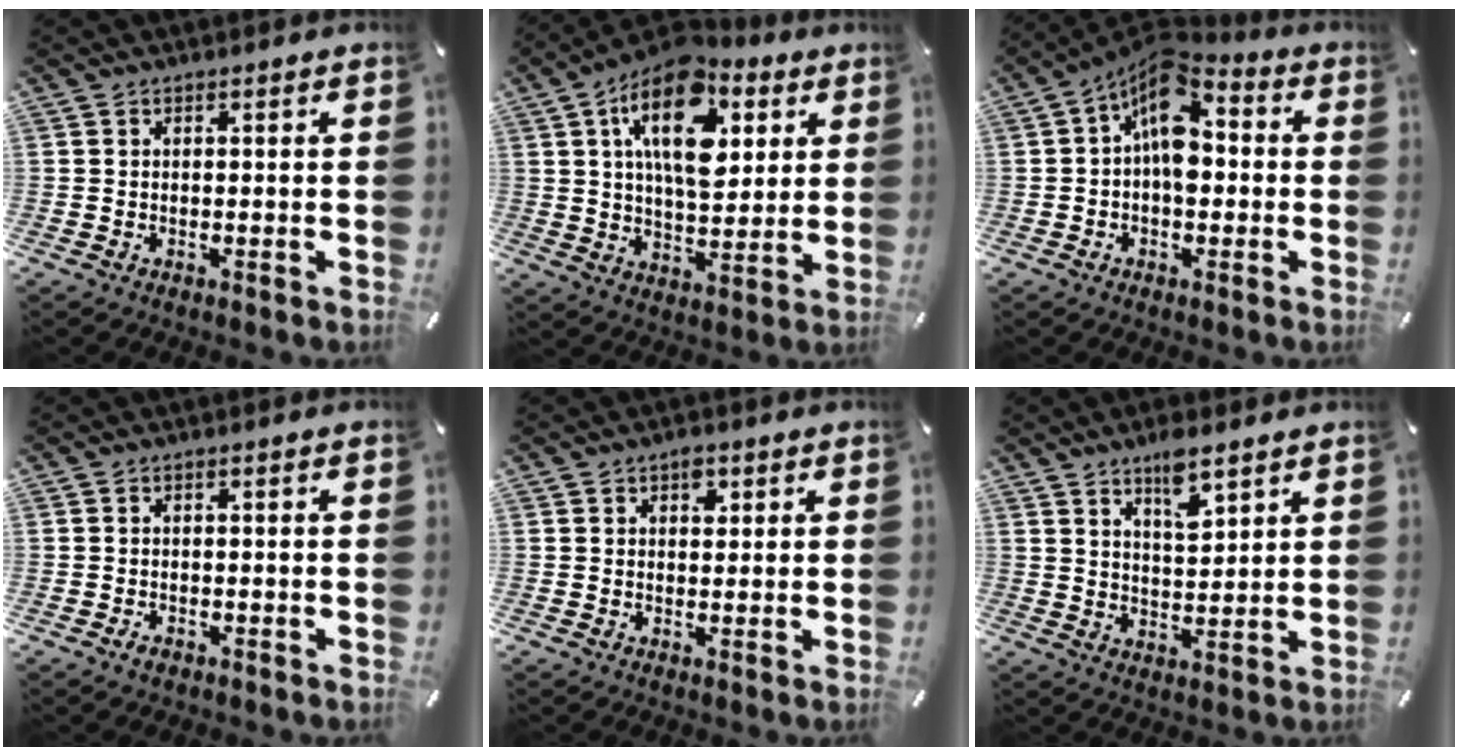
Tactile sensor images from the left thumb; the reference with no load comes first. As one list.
[{"total": 18.7, "force": [7.5, 10.4, 13.6], "torque": [-0.232, -0.021, 0.126]}, {"total": 11.3, "force": [2.0, 6.8, 8.7], "torque": [-0.153, -0.029, 0.033]}, {"total": 1.1, "force": [-0.8, 0.6, 0.6], "torque": [-0.015, 0.001, -0.015]}, {"total": 2.6, "force": [1.2, 1.8, 1.5], "torque": [-0.010, -0.005, 0.016]}, {"total": 7.2, "force": [5.4, 2.4, 4.1], "torque": [-0.062, -0.029, 0.093]}]